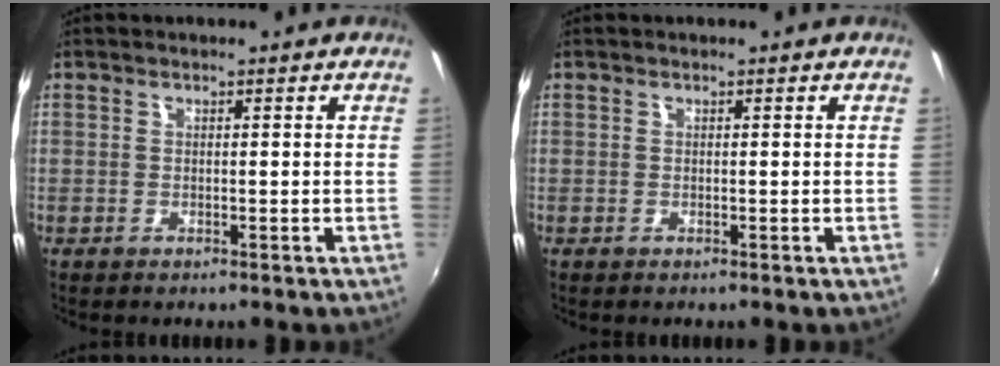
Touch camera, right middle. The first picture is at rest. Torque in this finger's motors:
{"motor_torque": [-1.54, 0.60, -0.01, 0.00]}